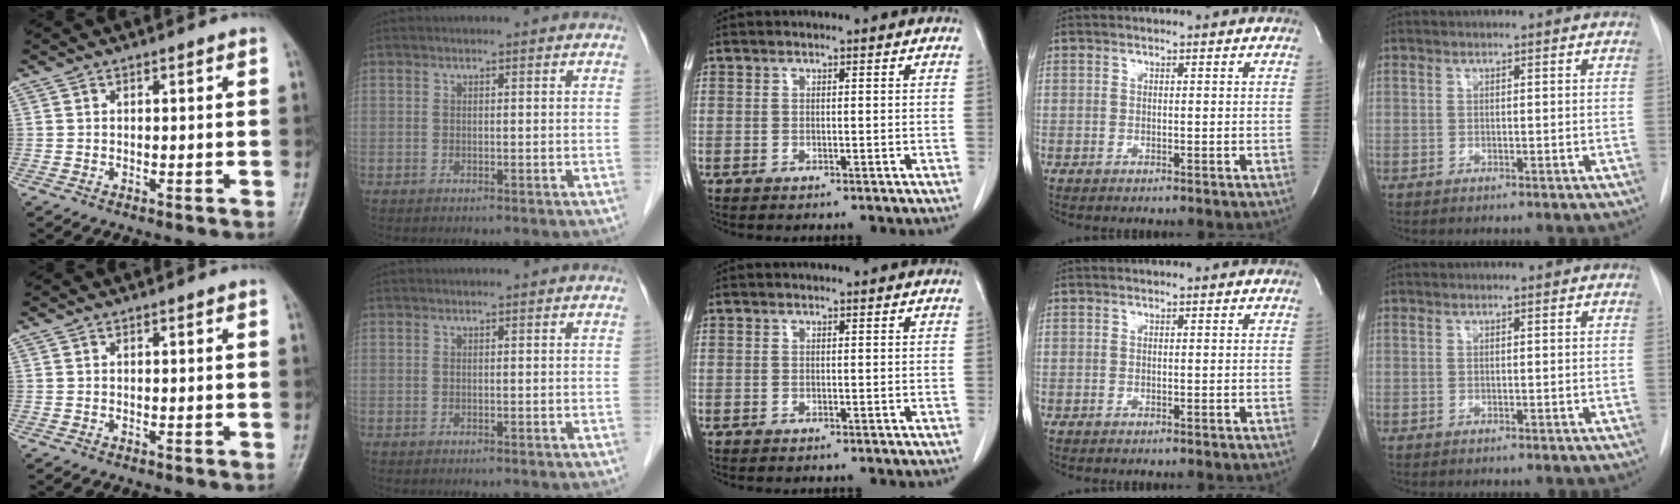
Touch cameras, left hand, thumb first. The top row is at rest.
{}